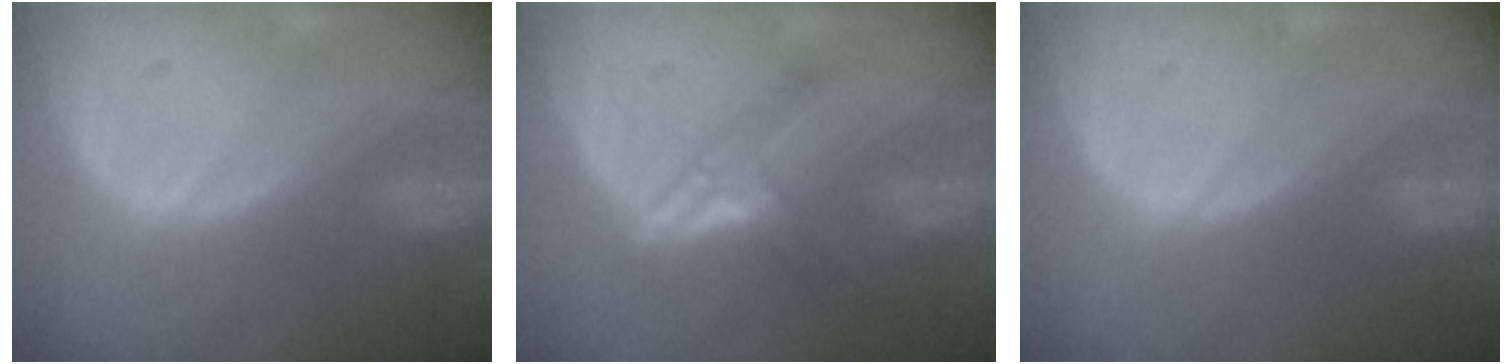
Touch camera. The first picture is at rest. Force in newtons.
{"total": 5.4, "press": 5.0, "slide": 2.1}
{"total": 0.0}